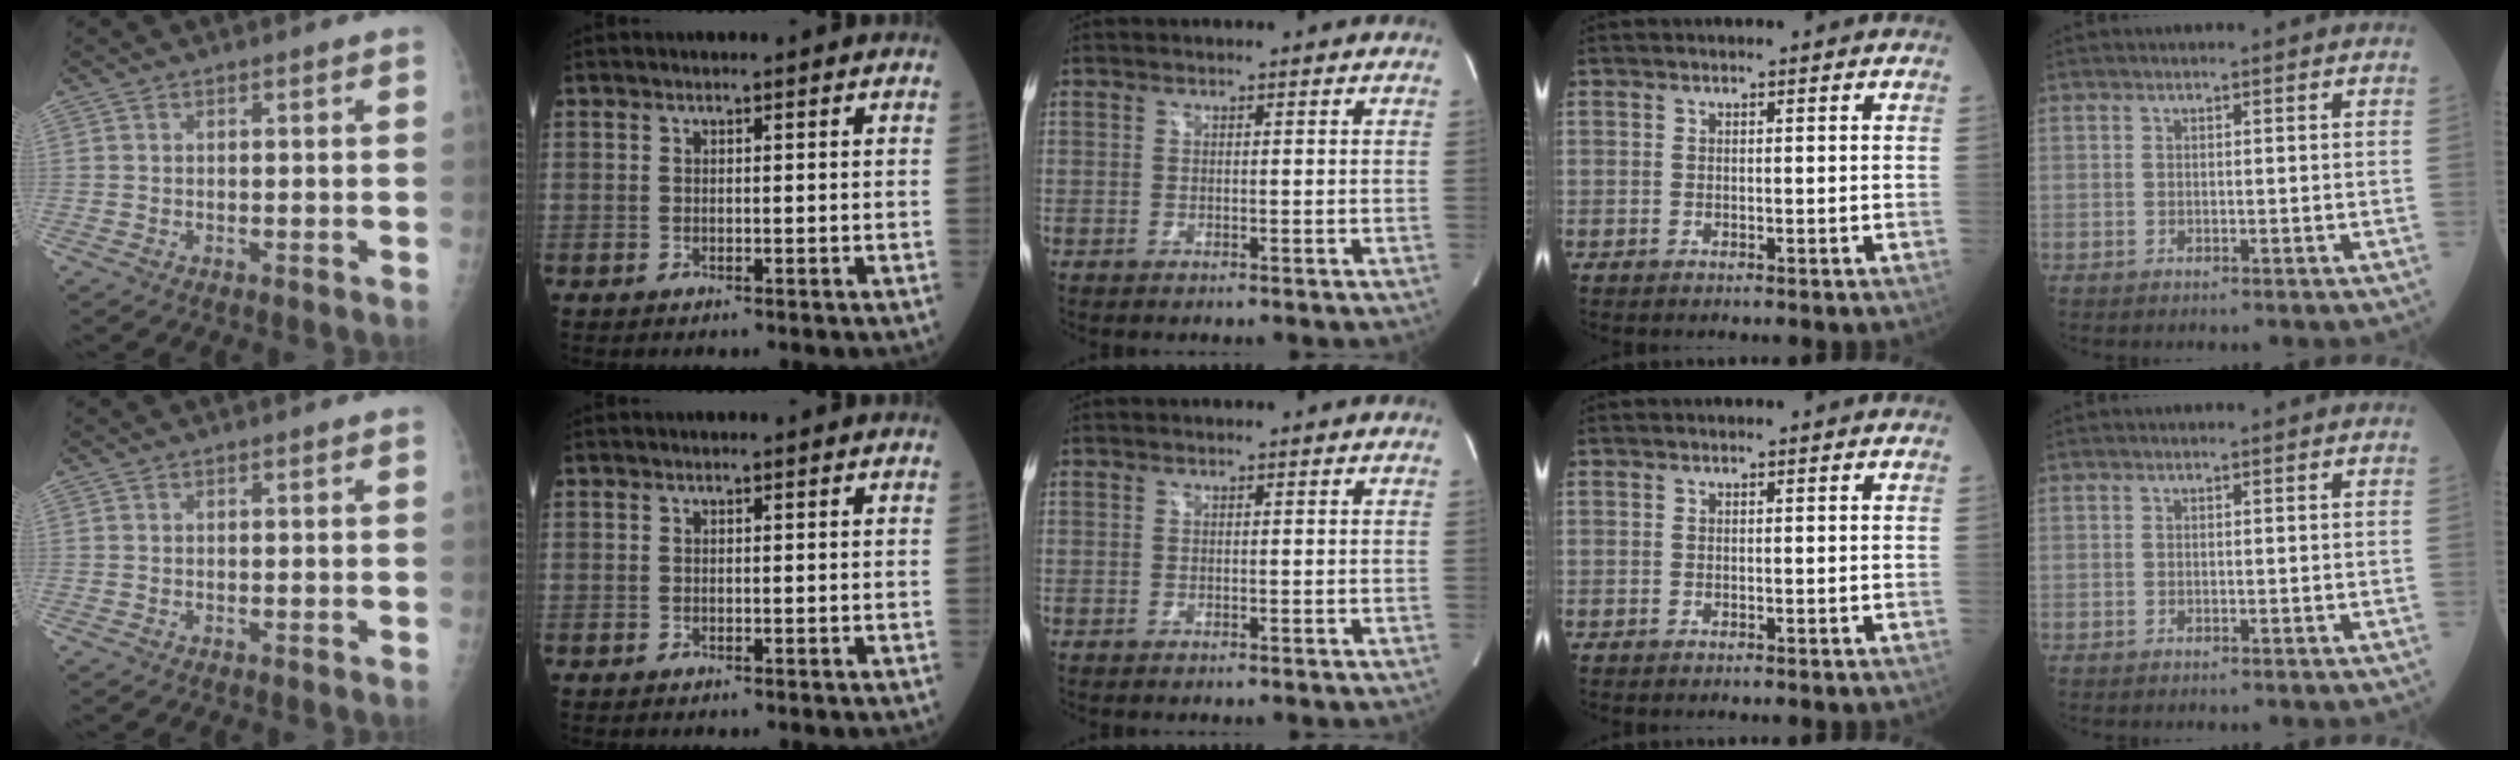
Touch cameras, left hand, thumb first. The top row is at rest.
{}